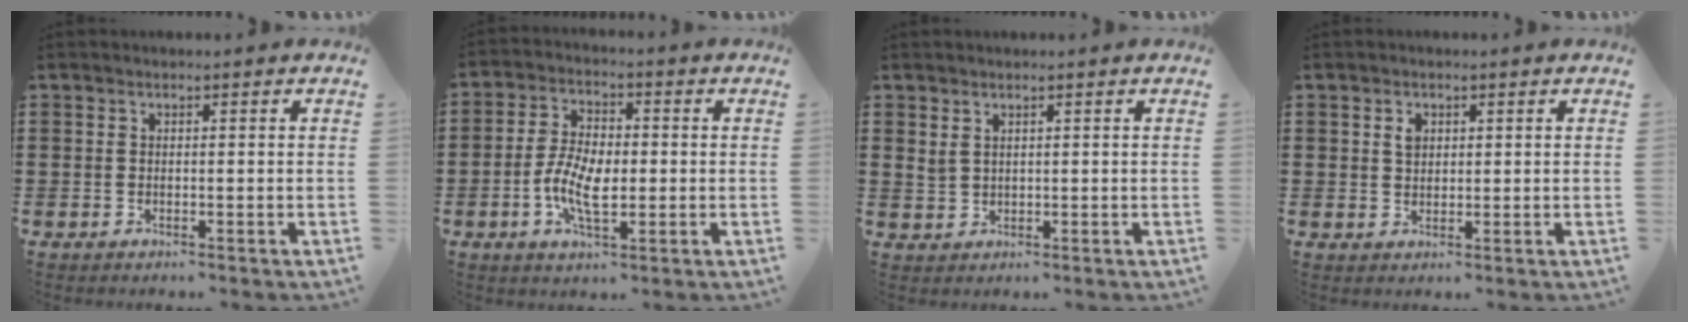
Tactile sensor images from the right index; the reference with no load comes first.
{"total": 7.3, "force": [-1.6, 3.5, 6.2], "torque": [-0.143, 0.001, -0.036]}
{"total": 1.7, "force": [1.3, 1.0, 0.7], "torque": [-0.017, 0.003, 0.024]}
{"total": 2.0, "force": [0.8, 1.4, 1.2], "torque": [-0.027, 0.006, 0.014]}